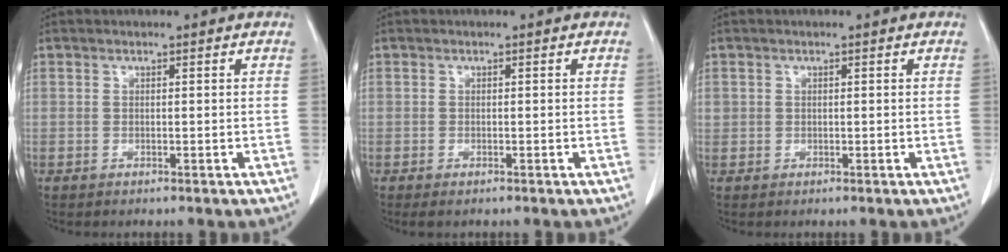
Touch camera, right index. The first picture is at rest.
{"total": 1.0, "force": [-0.7, 0.3, 0.6], "torque": [-0.012, -0.003, -0.007]}
{"total": 0.7, "force": [0.1, 0.7, 0.0], "torque": [0.009, 0.004, 0.002]}